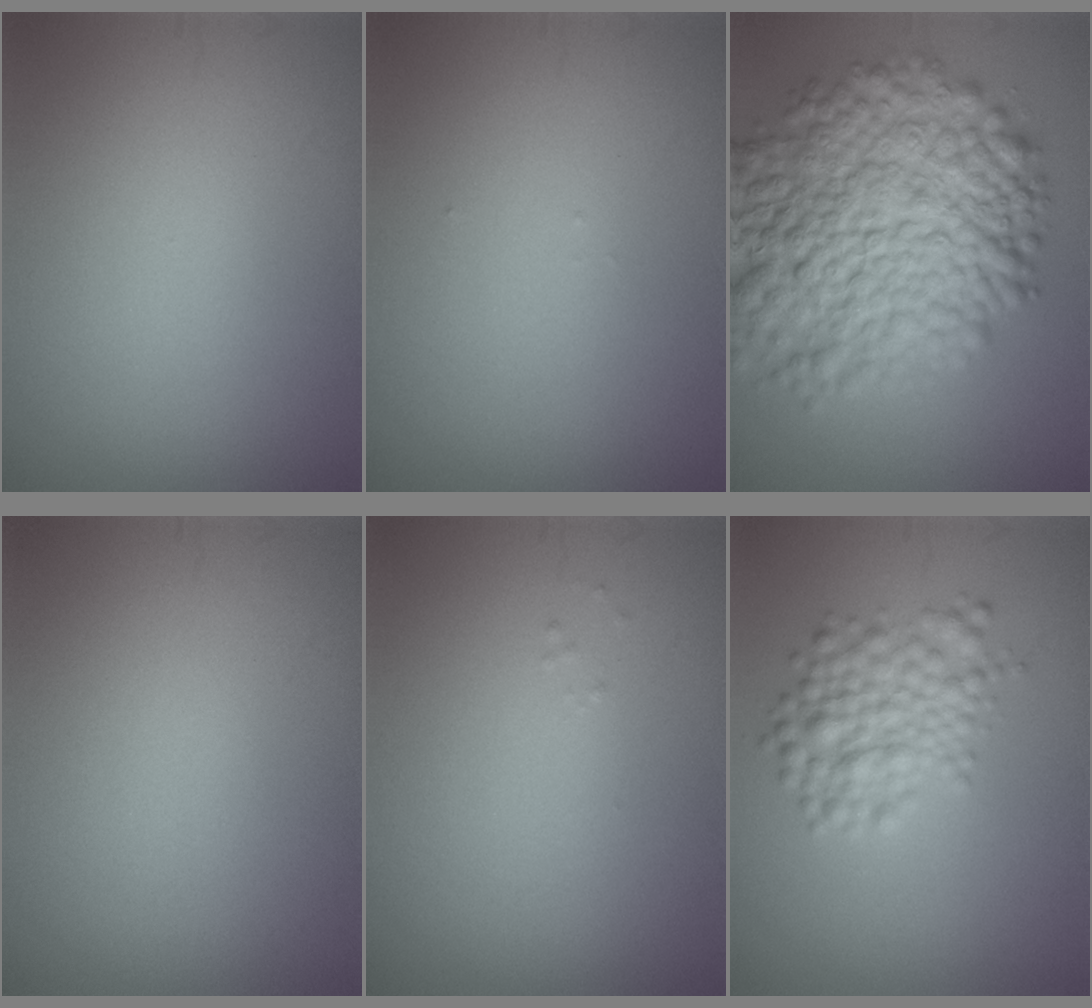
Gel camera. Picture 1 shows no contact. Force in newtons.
{"total": 0.0}
{"total": 12.7, "press": 12.7, "slide": 0.4}
{"total": 0.0}
{"total": 0.0}
{"total": 4.0, "press": 4.0, "slide": 0.1}